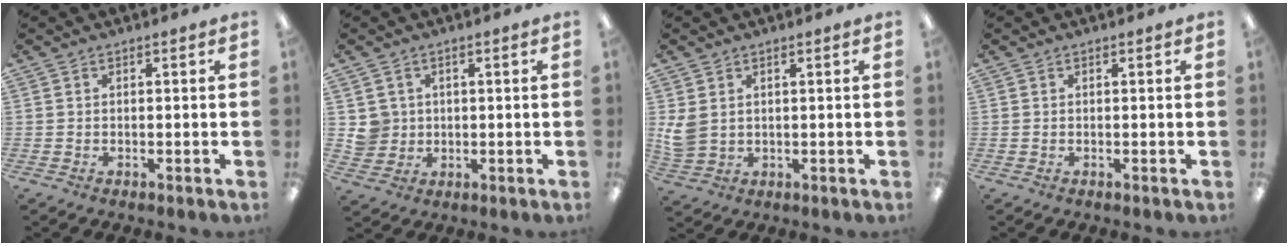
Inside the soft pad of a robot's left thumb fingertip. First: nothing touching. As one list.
[{"total": 4.7, "force": [1.1, 4.6, 0.6], "torque": [-0.009, 0.006, 0.022]}, {"total": 4.7, "force": [1.8, 3.5, 2.5], "torque": [-0.065, -0.002, 0.036]}, {"total": 0.0}]